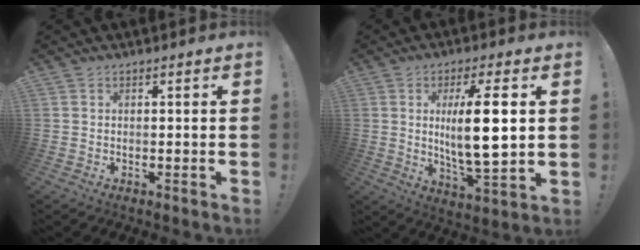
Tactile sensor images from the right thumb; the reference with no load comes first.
{"total": 14.2, "force": [2.0, 3.0, 13.7], "torque": [-0.240, -0.013, 0.020]}